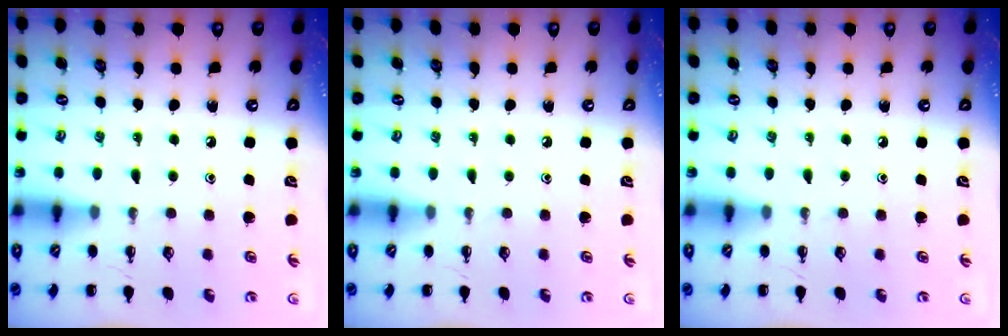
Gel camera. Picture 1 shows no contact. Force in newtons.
{"total": 0.0}
{"total": 0.0}